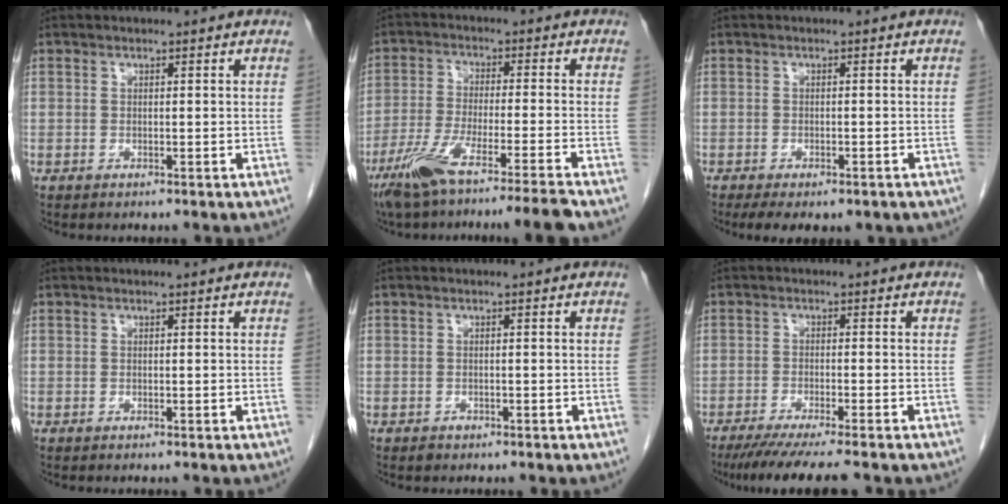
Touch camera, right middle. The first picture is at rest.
{"total": 12.1, "force": [-9.1, -1.5, 7.8], "torque": [-0.132, -0.033, -0.151]}
{"total": 7.7, "force": [-5.4, 3.3, 4.3], "torque": [-0.057, -0.004, -0.069]}
{"total": 0.0}
{"total": 0.8, "force": [-0.5, 0.6, 0.2], "torque": [-0.004, 0.001, -0.007]}
{"total": 9.9, "force": [-8.3, -0.1, 5.3], "torque": [-0.065, -0.025, -0.127]}